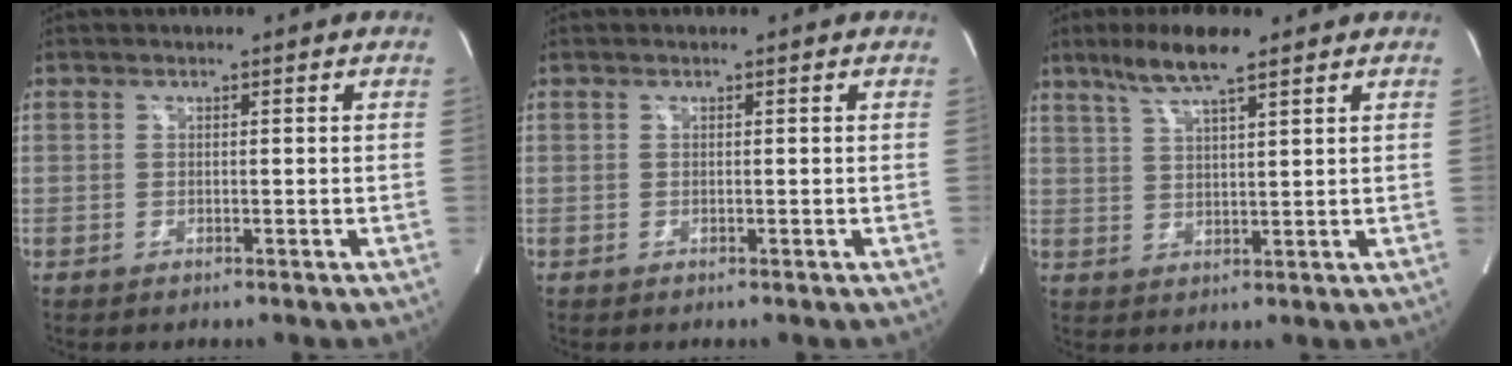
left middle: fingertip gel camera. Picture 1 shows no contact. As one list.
[{"total": 0.0}, {"total": 7.4, "force": [5.3, 0.7, 5.2], "torque": [-0.104, 0.009, 0.098]}]